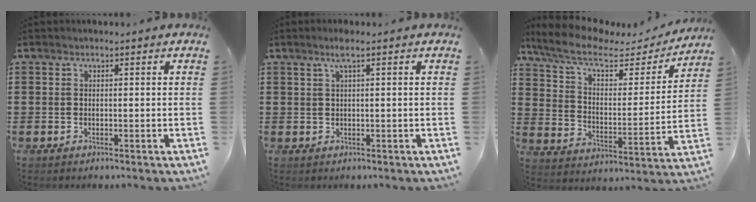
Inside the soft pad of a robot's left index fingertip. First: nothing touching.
{"total": 2.2, "force": [1.0, 0.0, 1.9], "torque": [-0.041, 0.001, 0.018]}
{"total": 9.2, "force": [6.9, 3.0, 5.3], "torque": [-0.128, -0.026, 0.118]}